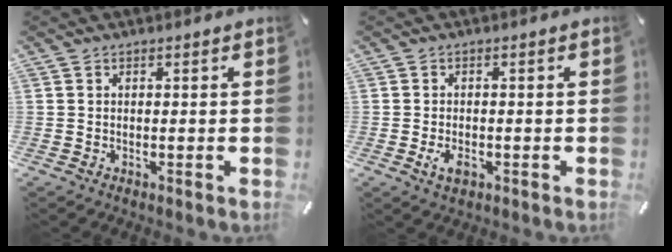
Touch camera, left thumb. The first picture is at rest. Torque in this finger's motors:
{"motor_torque": [-0.06, 0.75, 0.25, 0.01, 0.10]}